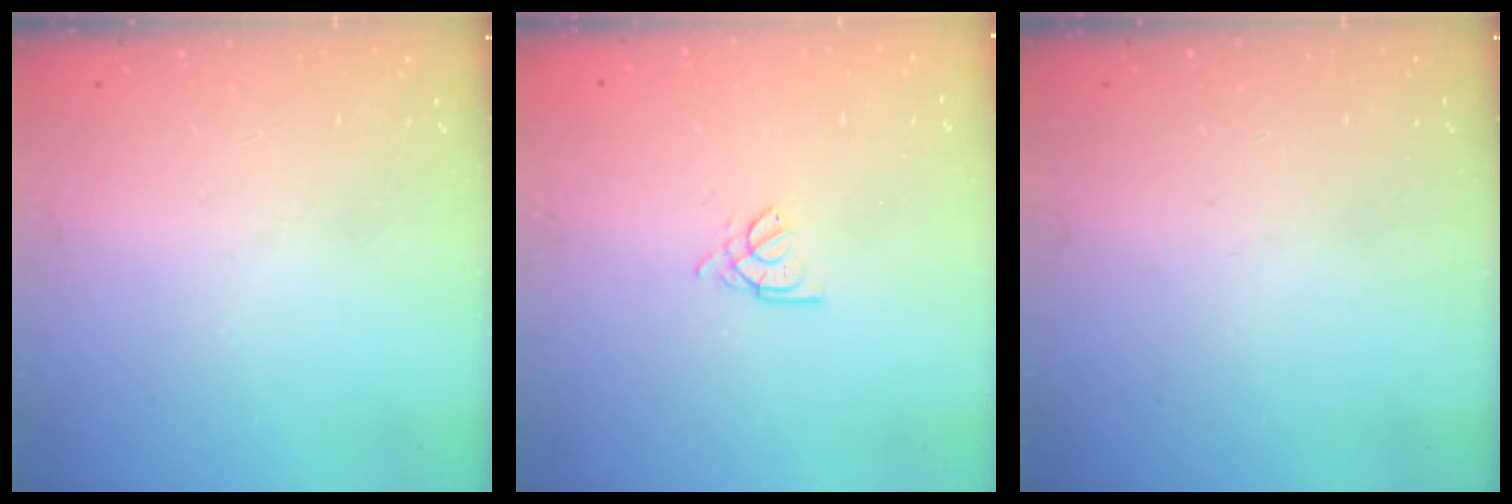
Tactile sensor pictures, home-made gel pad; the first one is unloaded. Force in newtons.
{"total": 2.0, "press": 2.0, "slide": 0.4}
{"total": 0.0}